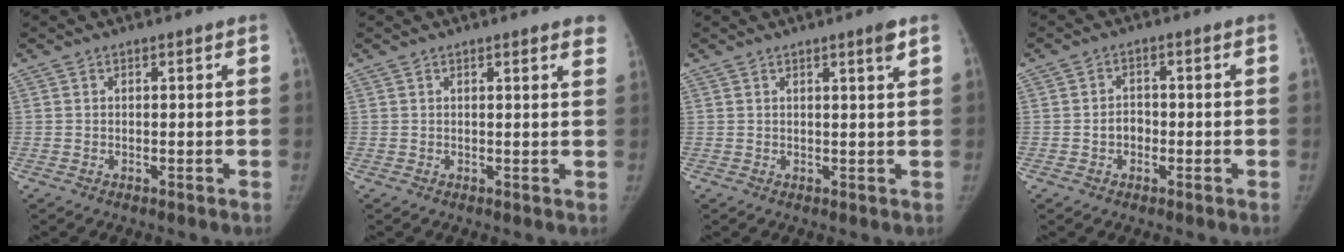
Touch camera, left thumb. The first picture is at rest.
{"total": 3.5, "force": [2.7, 0.5, 2.2], "torque": [-0.015, -0.005, 0.020]}
{"total": 2.3, "force": [1.4, -0.1, 1.8], "torque": [-0.026, -0.009, 0.021]}
{"total": 3.1, "force": [-0.9, 2.5, 1.6], "torque": [-0.011, 0.011, -0.019]}